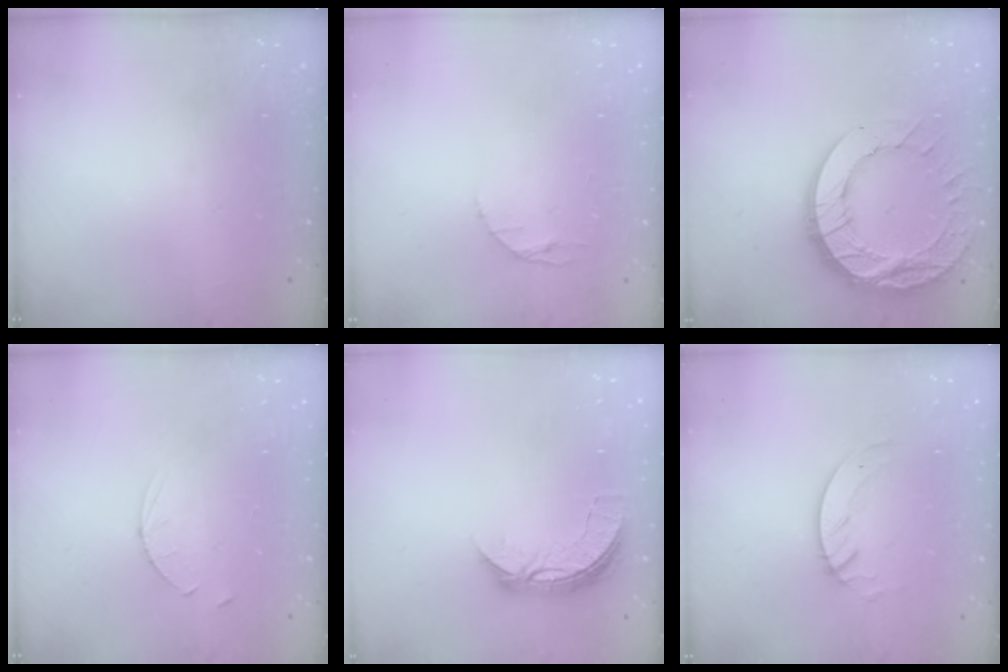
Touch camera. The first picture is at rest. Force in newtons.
{"total": 2.9, "press": 2.9, "slide": 0.4}
{"total": 16.0, "press": 15.9, "slide": 1.3}
{"total": 3.0, "press": 2.9, "slide": 0.4}
{"total": 7.2, "press": 7.2, "slide": 0.6}
{"total": 3.6, "press": 3.6, "slide": 0.3}